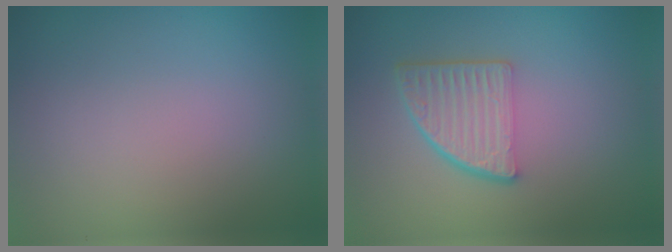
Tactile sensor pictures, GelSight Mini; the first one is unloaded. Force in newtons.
{"total": 4.8, "press": 3.3, "slide": 3.5}